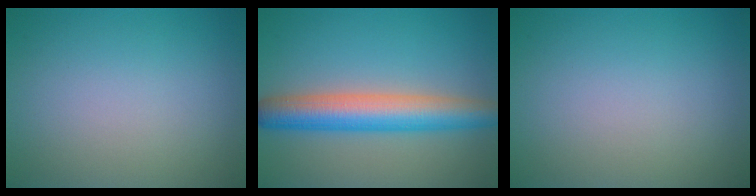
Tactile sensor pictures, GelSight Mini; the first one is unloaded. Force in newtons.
{"total": 6.5, "press": 6.5, "slide": 0.2}
{"total": 0.0}